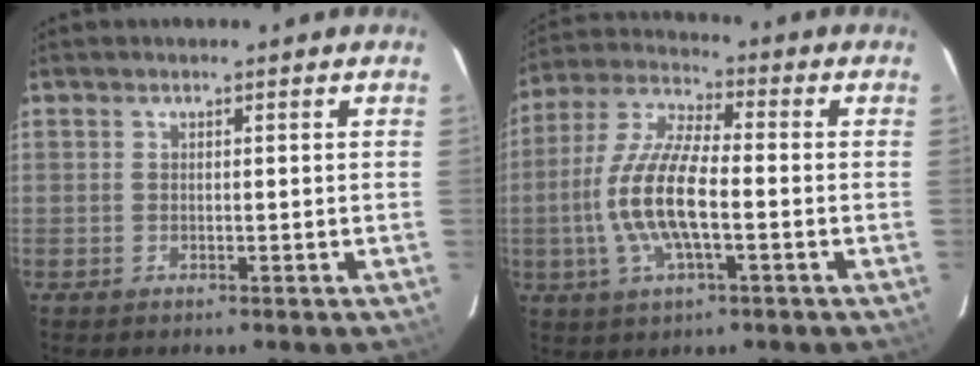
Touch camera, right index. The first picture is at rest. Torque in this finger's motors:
{"motor_torque": [1.77, -0.37, 1.05, 0.21]}